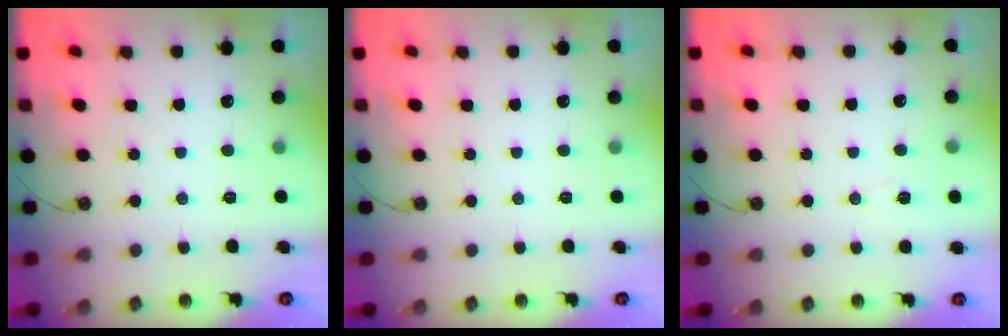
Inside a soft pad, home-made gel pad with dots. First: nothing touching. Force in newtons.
{"total": 0.0}
{"total": 3.3, "press": 2.4, "slide": 2.3}